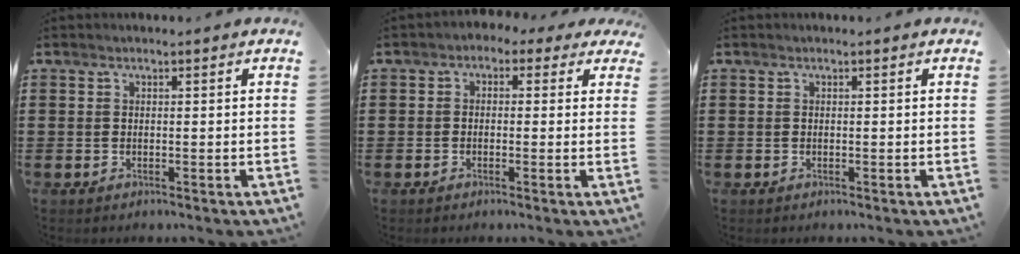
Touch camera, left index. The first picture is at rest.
{"total": 1.8, "force": [0.0, 1.6, 0.9], "torque": [-0.023, 0.011, -0.003]}
{"total": 0.0}